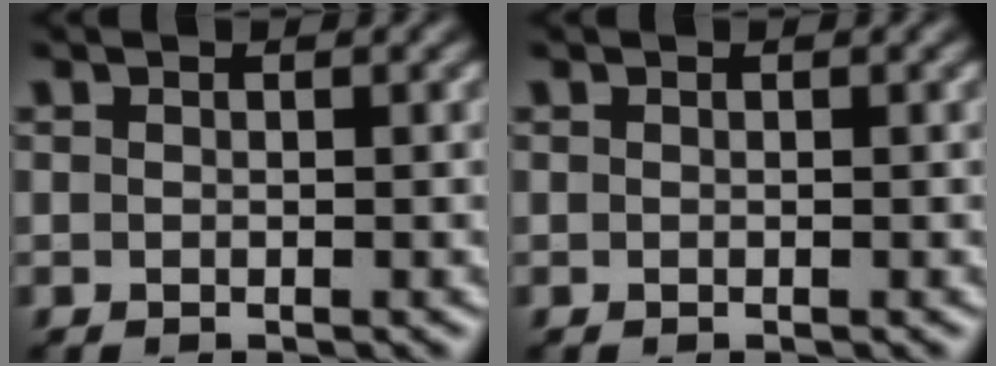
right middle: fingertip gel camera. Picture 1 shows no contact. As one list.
[{"total": 0.0}]